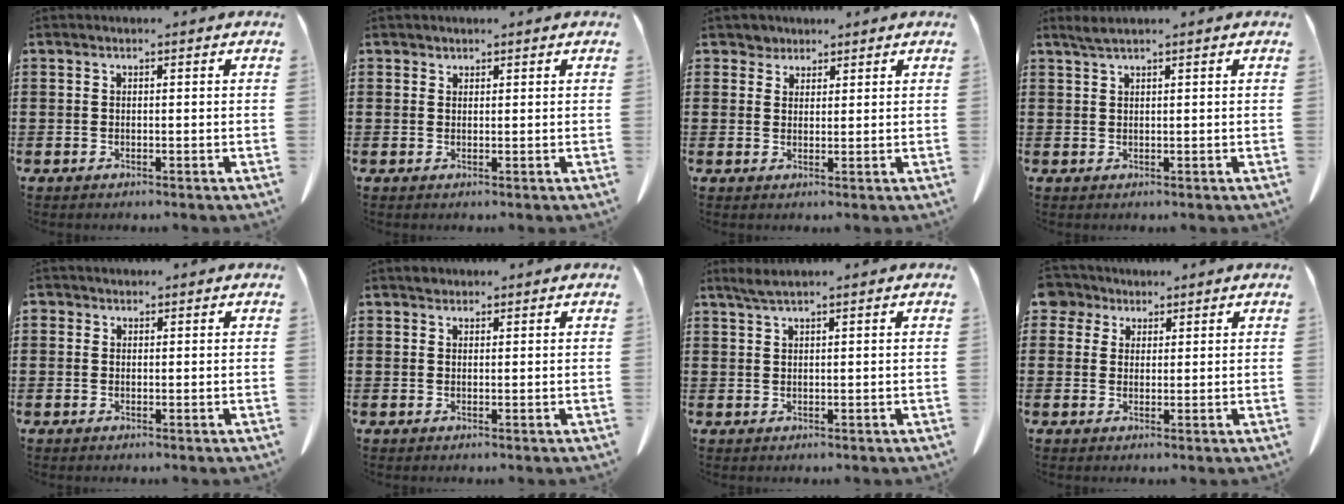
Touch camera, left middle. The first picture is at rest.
{"total": 1.0, "force": [0.9, 0.4, -0.1], "torque": [-0.001, 0.001, 0.017]}
{"total": 2.4, "force": [1.9, 1.4, 0.2], "torque": [-0.012, 0.010, 0.037]}
{"total": 1.4, "force": [1.1, 0.0, 0.9], "torque": [-0.019, -0.001, 0.021]}
{"total": 0.8, "force": [0.3, 0.7, 0.1], "torque": [-0.005, 0.006, 0.004]}
{"total": 1.0, "force": [0.8, 0.6, 0.0], "torque": [0.005, -0.001, 0.015]}
{"total": 1.7, "force": [1.3, 0.0, 1.1], "torque": [-0.024, 0.001, 0.024]}
{"total": 3.3, "force": [2.3, 2.2, 0.7], "torque": [-0.018, 0.007, 0.043]}